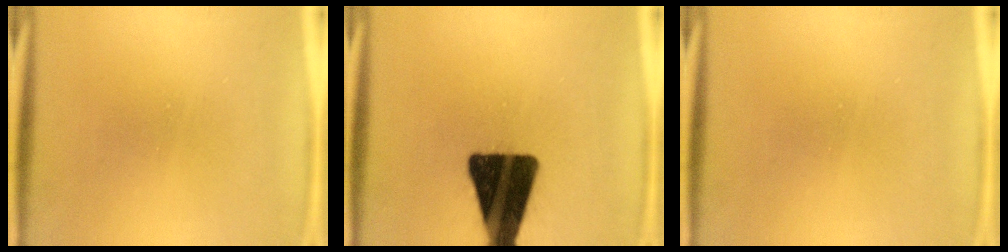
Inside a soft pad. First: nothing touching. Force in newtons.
{"total": 19.3}
{"total": 0.0}